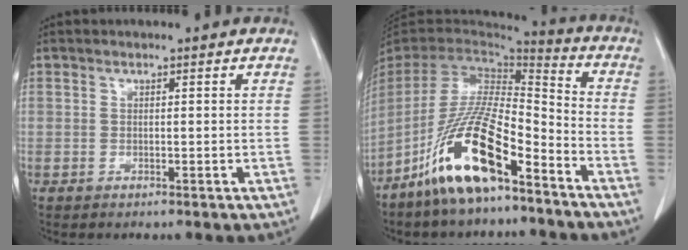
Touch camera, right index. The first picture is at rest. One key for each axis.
{"total": 16.3, "fx": -10.1, "fy": 3.4, "fz": 12.3, "tx": -0.256, "ty": -0.014, "tz": -0.188}